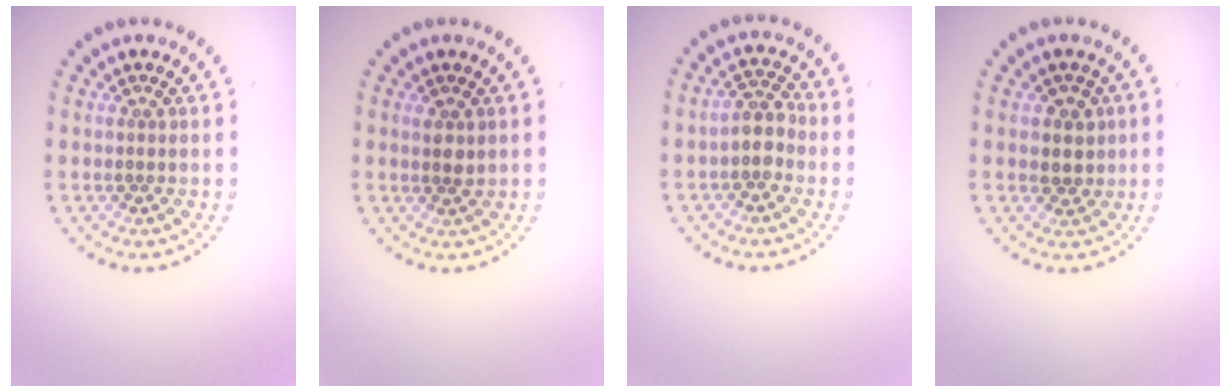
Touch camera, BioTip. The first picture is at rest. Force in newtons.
{"total": 1.3, "press": 1.2, "slide": 0.5}
{"total": 2.4, "press": 2.1, "slide": 1.1}
{"total": 2.1, "press": 1.9, "slide": 0.8}